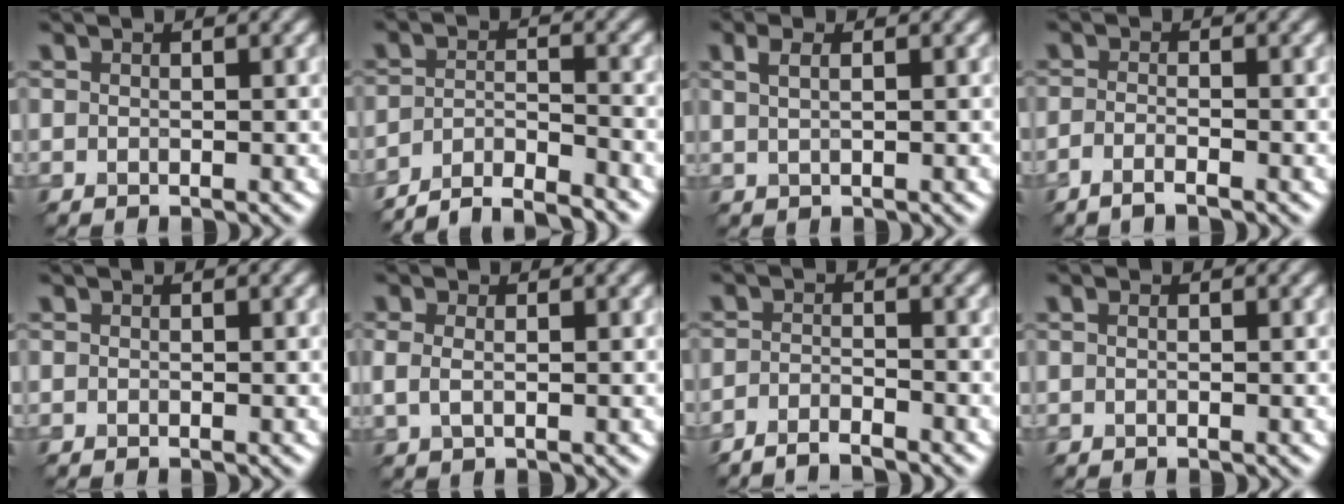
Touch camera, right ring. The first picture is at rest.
{"total": 5.3, "force": [-4.9, 0.9, 1.8], "torque": [-0.028, -0.003, -0.090]}
{"total": 2.0, "force": [1.0, 0.8, 1.5], "torque": [-0.024, 0.000, 0.012]}
{"total": 1.7, "force": [-1.2, 0.4, 1.1], "torque": [-0.019, -0.004, -0.030]}
{"total": 0.0}
{"total": 1.4, "force": [0.1, 0.6, 1.2], "torque": [-0.029, -0.003, 0.003]}
{"total": 2.4, "force": [-2.2, 0.4, 1.0], "torque": [-0.010, -0.001, -0.047]}
{"total": 0.5, "force": [0.2, 0.2, 0.4], "torque": [-0.012, -0.002, 0.001]}